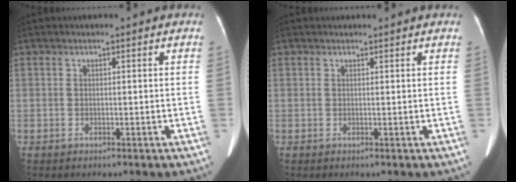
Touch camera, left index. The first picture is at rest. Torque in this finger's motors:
{"motor_torque": [0.18, -0.03, -0.03, 0.01]}